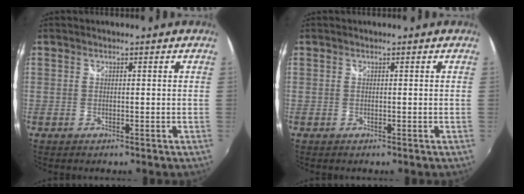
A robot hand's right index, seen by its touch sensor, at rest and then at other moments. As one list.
[{"total": 0.0}]